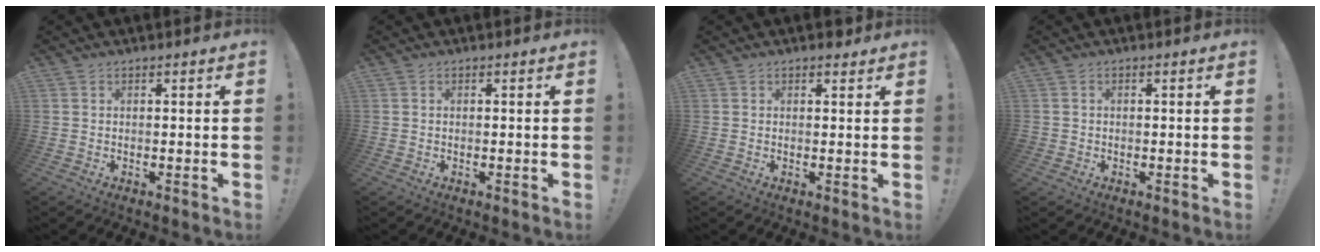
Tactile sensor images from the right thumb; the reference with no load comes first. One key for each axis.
{"total": 0.0}
{"total": 1.6, "fx": 1.4, "fy": 0.6, "fz": 0.5, "tx": 0.012, "ty": -0.008, "tz": 0.022}
{"total": 0.9, "fx": -0.3, "fy": 0.9, "fz": 0.0, "tx": -0.004, "ty": 0.004, "tz": -0.006}